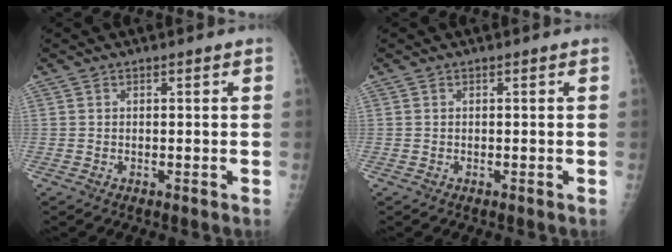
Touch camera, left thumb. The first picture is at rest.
{"total": 0.0}